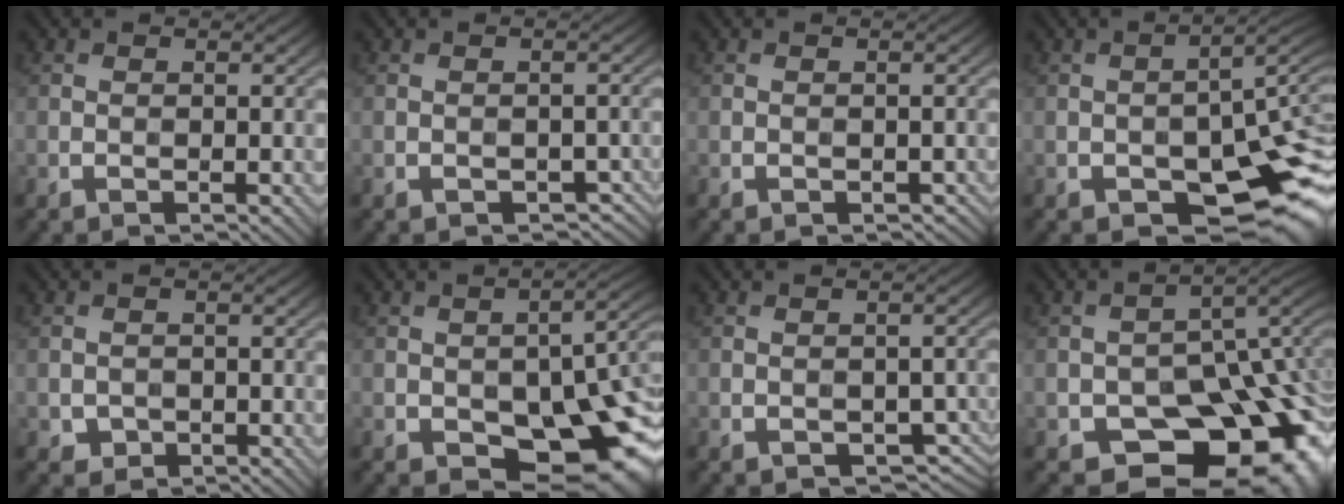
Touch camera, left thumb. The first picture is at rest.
{"total": 3.2, "force": [-1.7, 1.8, 2.1], "torque": [-0.029, -0.006, -0.014]}
{"total": 0.8, "force": [-0.4, 0.6, 0.4], "torque": [-0.009, -0.006, -0.006]}
{"total": 12.8, "force": [-5.0, 6.3, 10.0], "torque": [-0.131, -0.020, -0.071]}
{"total": 1.6, "force": [-0.6, 1.4, 0.5], "torque": [-0.009, -0.008, -0.012]}
{"total": 16.4, "force": [-5.1, 8.9, 12.8], "torque": [-0.162, -0.028, -0.061]}
{"total": 4.2, "force": [-1.6, 2.4, 3.0], "torque": [-0.042, -0.010, -0.016]}
{"total": 17.9, "force": [-7.8, 11.5, 11.4], "torque": [-0.144, -0.023, -0.089]}